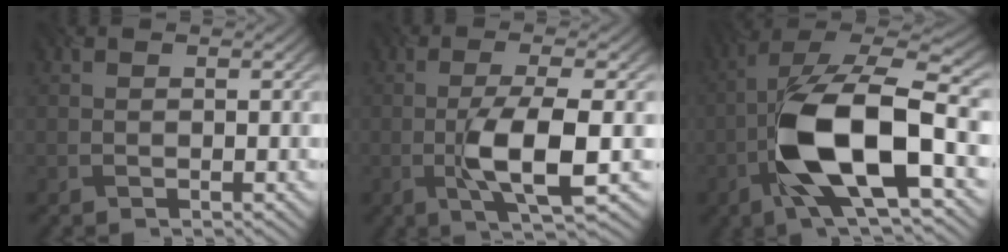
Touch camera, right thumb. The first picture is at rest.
{"total": 7.0, "force": [-1.8, 1.6, 6.5], "torque": [-0.123, 0.007, -0.032]}
{"total": 15.2, "force": [-4.4, 6.3, 13.1], "torque": [-0.247, 0.004, -0.080]}